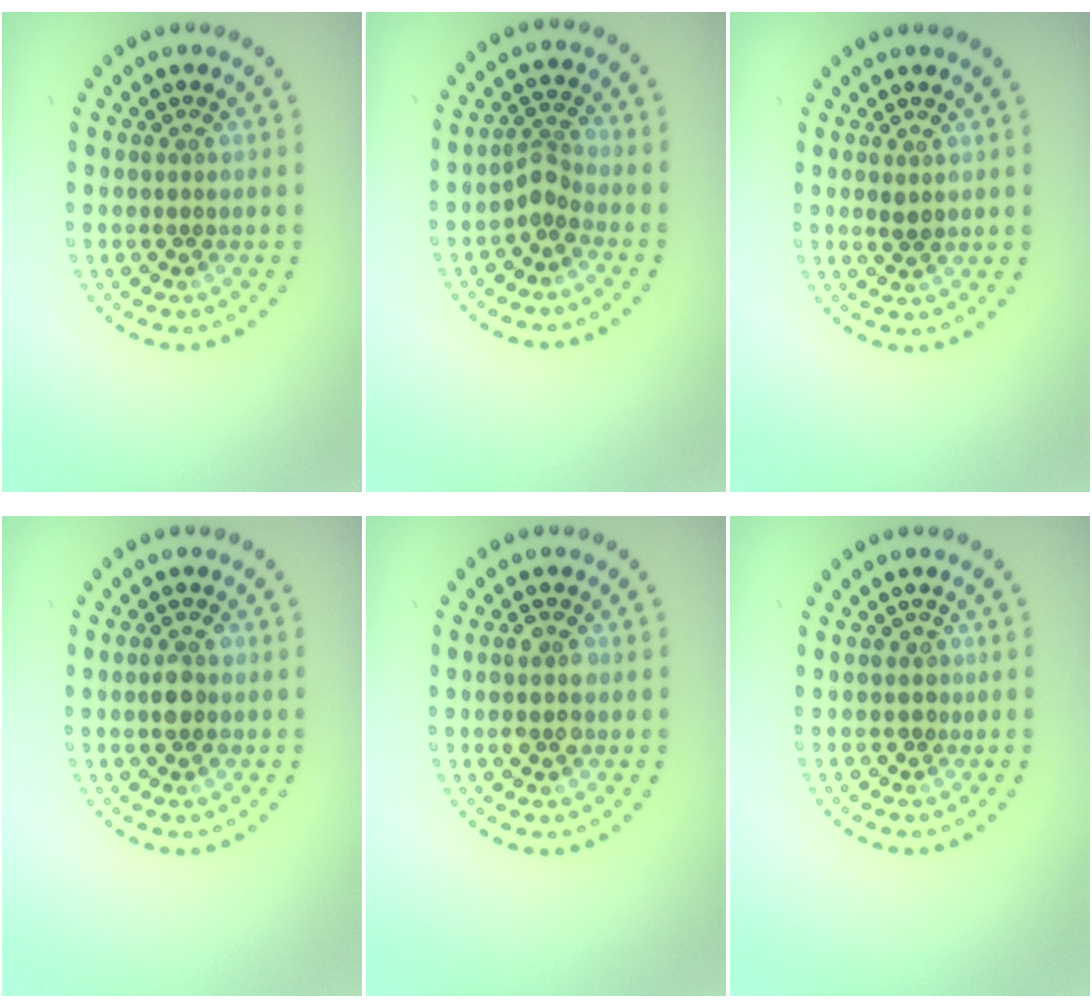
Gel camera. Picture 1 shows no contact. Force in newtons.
{"total": 2.0, "press": 1.3, "slide": 1.5}
{"total": 1.0, "press": 0.9, "slide": 0.3}
{"total": 2.1, "press": 2.0, "slide": 0.3}
{"total": 2.9, "press": 2.9, "slide": 0.3}
{"total": 0.7, "press": 0.4, "slide": 0.6}